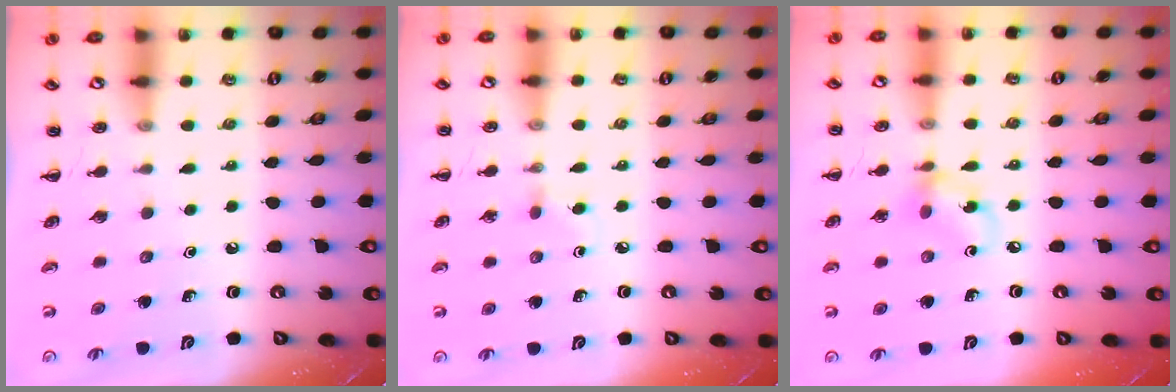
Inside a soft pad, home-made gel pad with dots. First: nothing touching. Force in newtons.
{"total": 3.8, "press": 3.5, "slide": 1.5}
{"total": 6.8, "press": 6.7, "slide": 1.0}